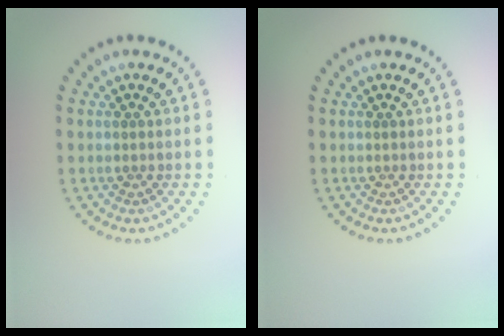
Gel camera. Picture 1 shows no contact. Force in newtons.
{"total": 0.0}